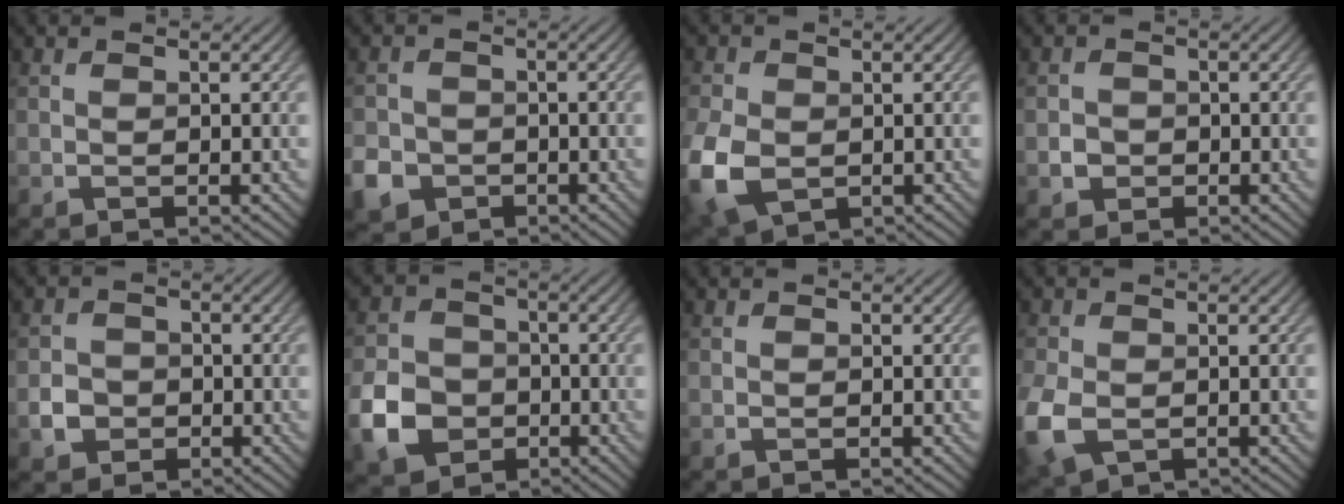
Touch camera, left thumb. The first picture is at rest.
{"total": 5.3, "force": [-2.5, 4.3, 1.7], "torque": [-0.047, -0.013, -0.056]}
{"total": 8.8, "force": [-2.1, 6.2, 5.9], "torque": [-0.182, -0.023, -0.042]}
{"total": 2.0, "force": [-0.6, 1.9, 0.5], "torque": [-0.003, -0.004, -0.013]}
{"total": 3.0, "force": [-1.1, 2.7, 0.9], "torque": [-0.019, -0.001, -0.020]}
{"total": 8.0, "force": [-3.0, 6.4, 3.7], "torque": [-0.096, -0.014, -0.069]}
{"total": 0.0}
{"total": 6.7, "force": [-1.9, 4.6, 4.5], "torque": [-0.135, -0.019, -0.039]}